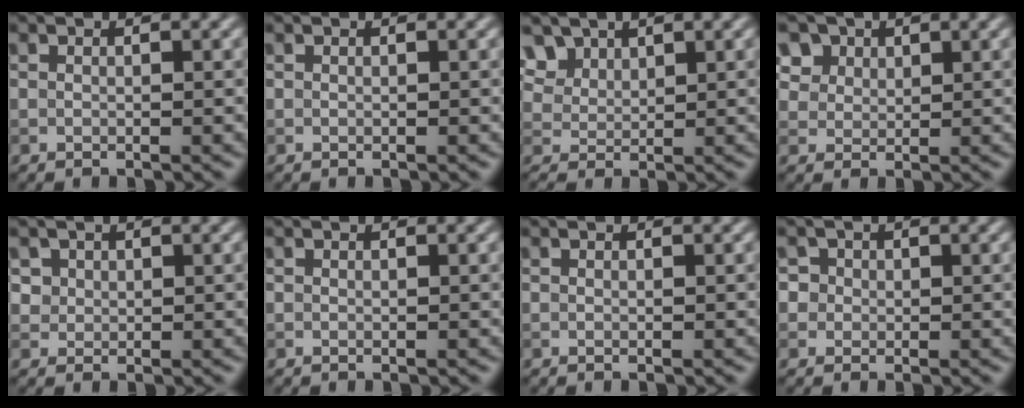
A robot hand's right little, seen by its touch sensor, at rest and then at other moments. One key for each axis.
{"total": 0.0}
{"total": 3.5, "fx": 2.3, "fy": 2.1, "fz": 1.5, "tx": -0.051, "ty": 0.000, "tz": 0.056}
{"total": 5.0, "fx": 3.0, "fy": 3.5, "fz": 1.9, "tx": -0.054, "ty": 0.003, "tz": 0.055}
{"total": 1.7, "fx": 0.8, "fy": 1.4, "fz": 0.4, "tx": -0.010, "ty": -0.007, "tz": 0.031}
{"total": 0.0}
{"total": 0.0}
{"total": 2.8, "fx": 1.0, "fy": 2.4, "fz": 0.9, "tx": 0.001, "ty": 0.012, "tz": 0.006}